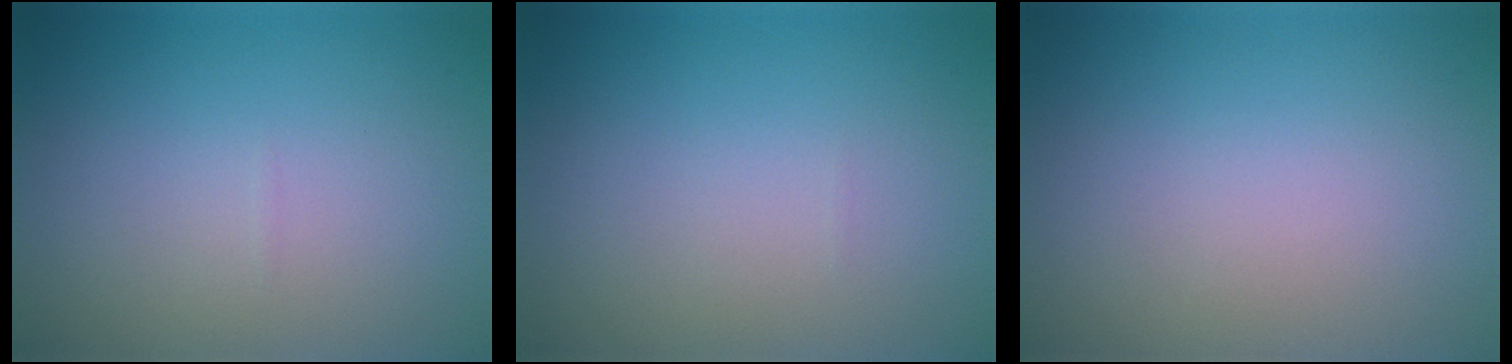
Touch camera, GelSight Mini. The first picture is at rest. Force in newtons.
{"total": 0.0}
{"total": 0.0}